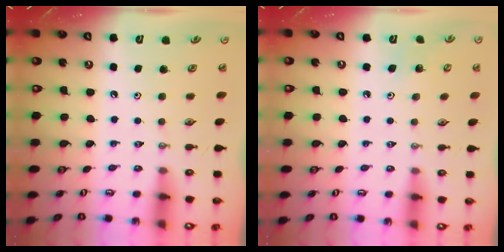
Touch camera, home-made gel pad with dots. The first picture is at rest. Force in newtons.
{"total": 3.7, "press": 3.7, "slide": 0.4}